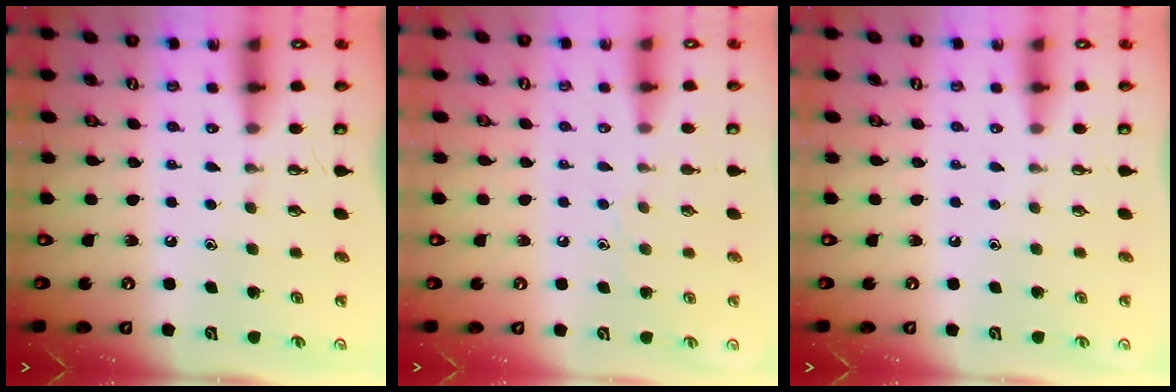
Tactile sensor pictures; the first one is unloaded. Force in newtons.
{"total": 4.6, "press": 4.6, "slide": 0.5}
{"total": 0.0}